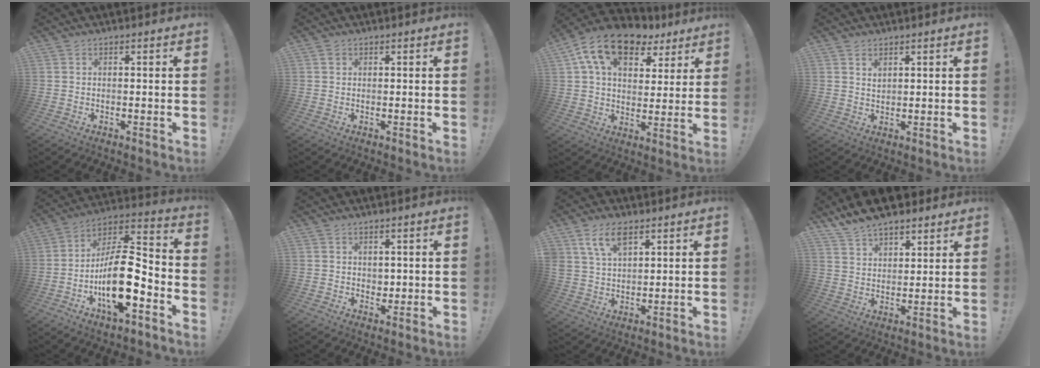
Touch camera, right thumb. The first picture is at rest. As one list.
[{"total": 0.8, "force": [0.4, 0.7, 0.2], "torque": [-0.002, 0.002, 0.008]}, {"total": 15.8, "force": [8.8, 9.2, 9.4], "torque": [-0.164, -0.039, 0.159]}, {"total": 1.7, "force": [1.3, 0.9, 0.8], "torque": [-0.006, -0.011, 0.022]}, {"total": 18.7, "force": [-6.6, 7.4, 15.9], "torque": [-0.282, 0.037, -0.104]}, {"total": 2.6, "force": [1.4, 2.1, 0.4], "torque": [0.003, -0.010, 0.023]}, {"total": 8.6, "force": [5.1, 4.6, 5.2], "torque": [-0.097, -0.009, 0.097]}, {"total": 10.1, "force": [8.7, 4.0, 3.0], "torque": [-0.063, -0.061, 0.168]}]